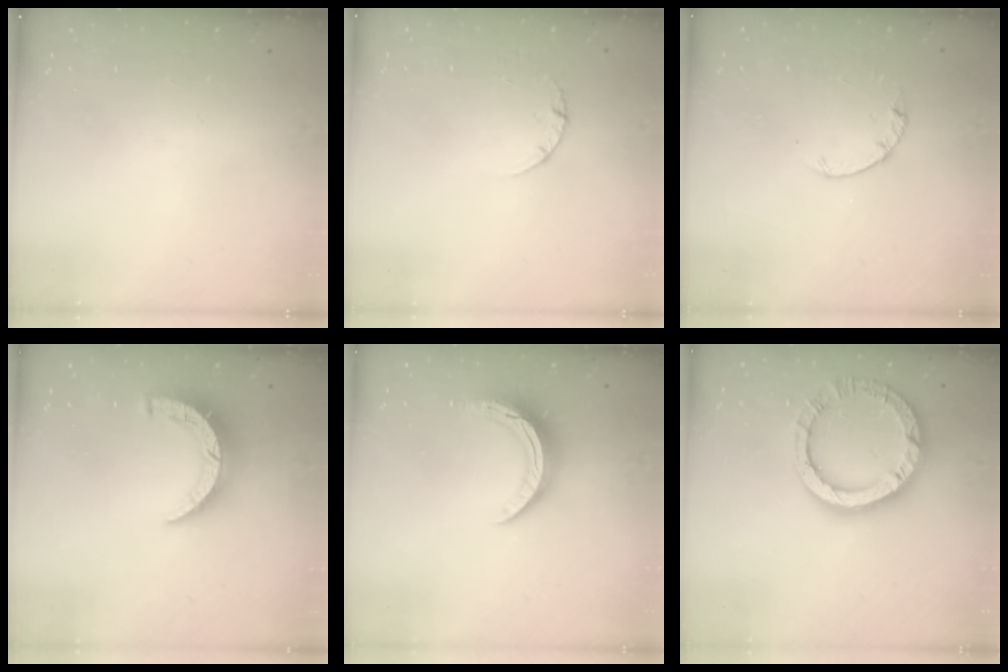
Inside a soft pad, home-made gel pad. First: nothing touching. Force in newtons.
{"total": 2.6, "press": 2.6, "slide": 0.3}
{"total": 2.2, "press": 2.1, "slide": 0.4}
{"total": 10.4, "press": 10.3, "slide": 0.7}
{"total": 10.5, "press": 10.5, "slide": 0.2}
{"total": 14.0, "press": 13.9, "slide": 1.4}